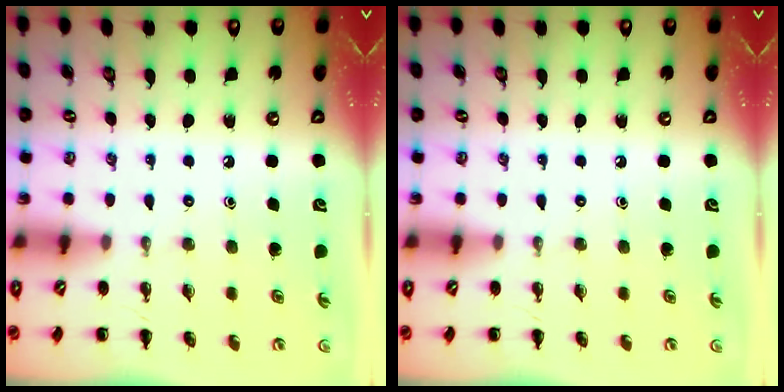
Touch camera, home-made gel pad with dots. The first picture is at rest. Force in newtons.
{"total": 0.0}